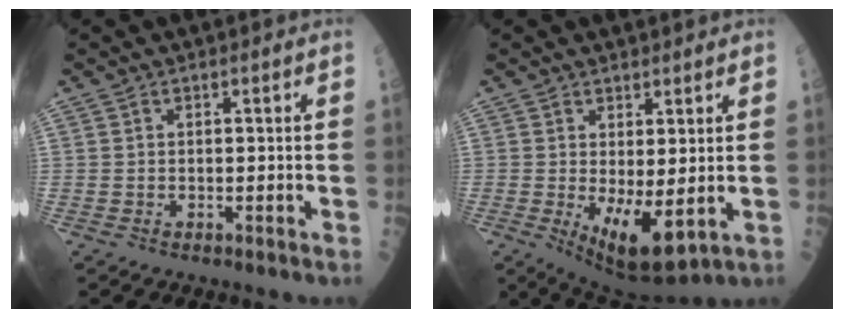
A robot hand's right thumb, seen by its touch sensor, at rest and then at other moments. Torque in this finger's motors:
{"motor_torque": [0.08, 0.86, 0.06, -0.05, 0.09]}